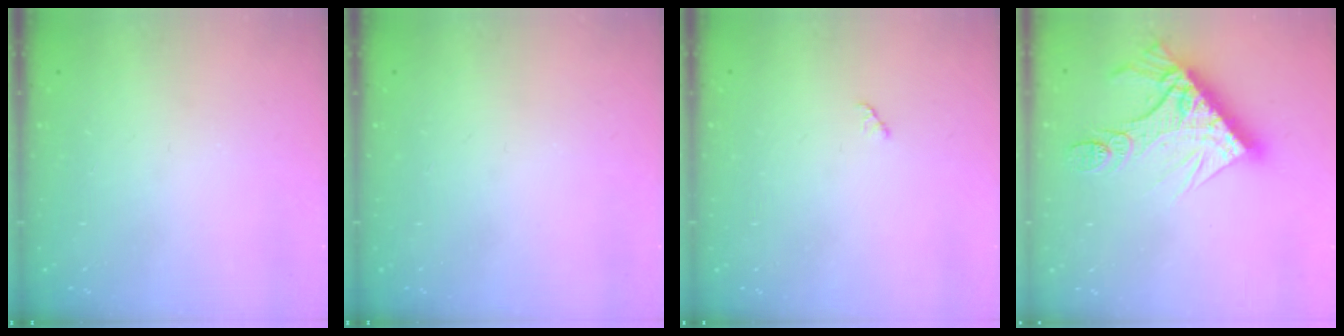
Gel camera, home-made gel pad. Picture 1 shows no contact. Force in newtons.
{"total": 0.0}
{"total": 2.8, "press": 2.8, "slide": 0.4}
{"total": 16.2, "press": 16.2, "slide": 1.5}